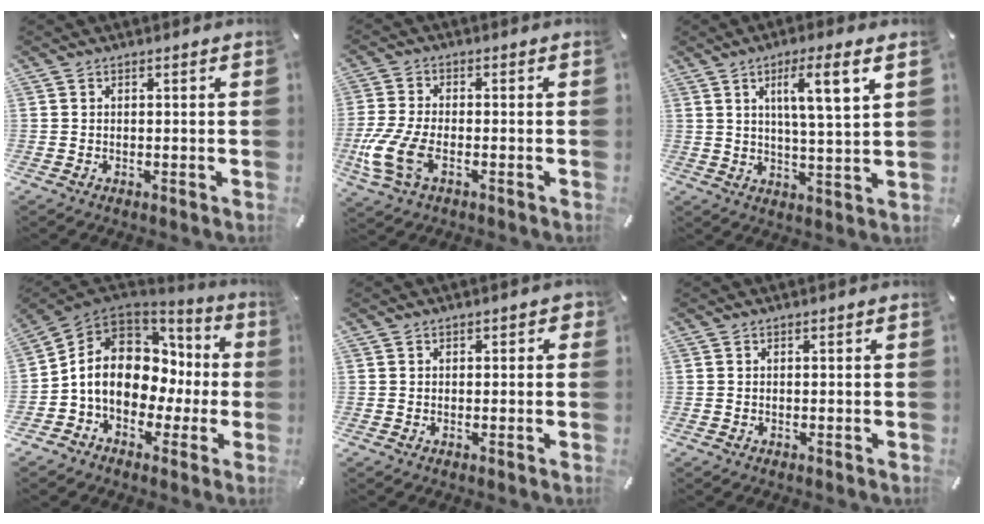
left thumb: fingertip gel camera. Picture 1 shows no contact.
{"total": 9.7, "force": [-3.3, 5.2, 7.5], "torque": [-0.166, -0.005, -0.056]}
{"total": 9.4, "force": [4.5, 1.0, 8.2], "torque": [-0.146, -0.011, 0.069]}
{"total": 13.8, "force": [-0.5, 11.2, 8.0], "torque": [-0.156, 0.005, -0.006]}
{"total": 1.2, "force": [0.2, 1.0, 0.7], "torque": [-0.005, 0.004, -0.001]}
{"total": 0.0}